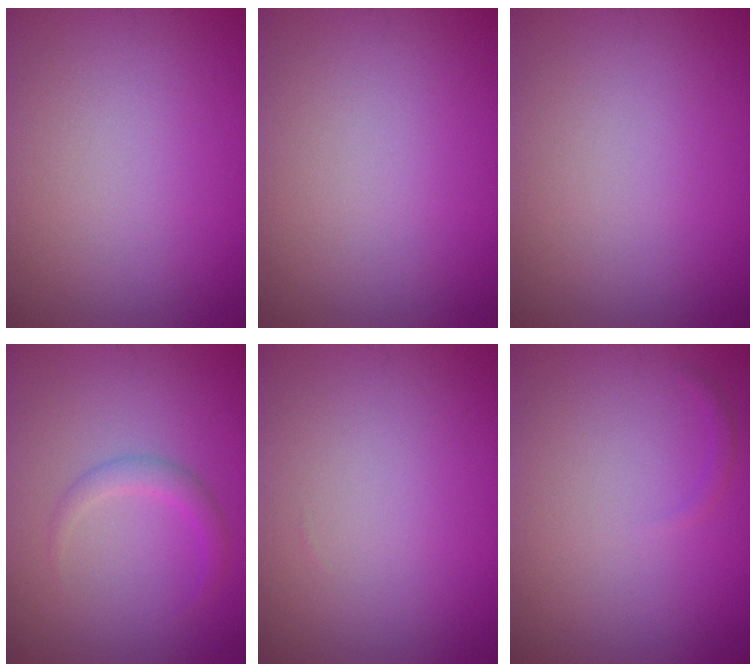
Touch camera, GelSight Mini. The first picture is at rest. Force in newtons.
{"total": 0.0}
{"total": 0.0}
{"total": 1.7, "press": 1.7, "slide": 0.0}
{"total": 0.0}
{"total": 0.6, "press": 0.6, "slide": 0.0}